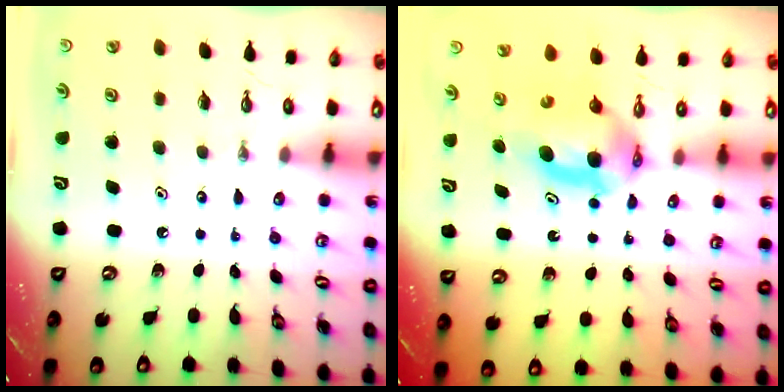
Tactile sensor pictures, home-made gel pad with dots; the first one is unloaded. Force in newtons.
{"total": 8.7, "press": 5.2, "slide": 6.9}